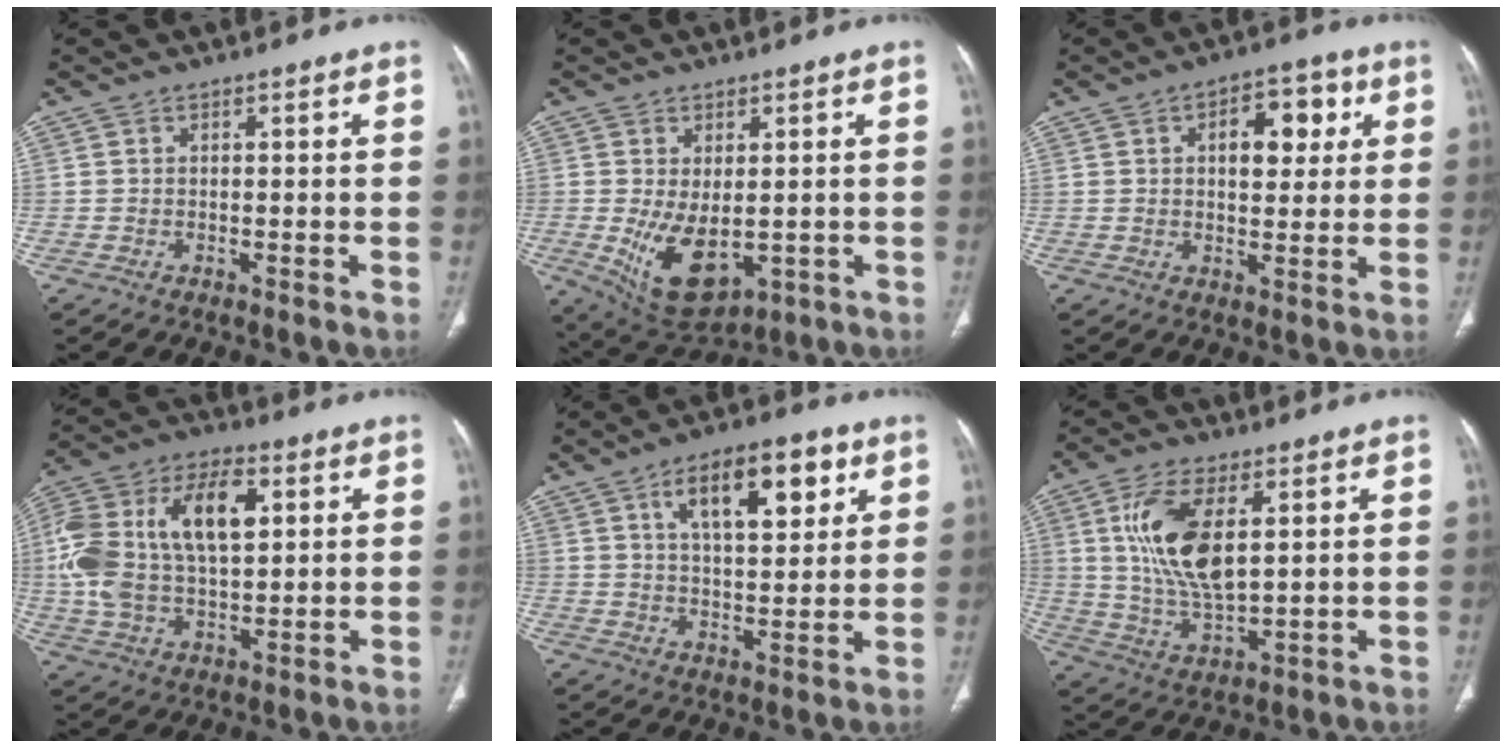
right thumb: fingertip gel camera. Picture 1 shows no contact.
{"total": 10.3, "force": [-1.5, 5.7, 8.4], "torque": [-0.136, -0.015, 0.002]}
{"total": 9.1, "force": [2.7, 5.1, 7.0], "torque": [-0.062, 0.004, 0.036]}
{"total": 19.9, "force": [3.9, 11.0, 16.1], "torque": [-0.316, 0.015, 0.065]}
{"total": 13.5, "force": [5.9, 6.0, 10.6], "torque": [-0.132, -0.015, 0.092]}
{"total": 14.1, "force": [3.8, 6.5, 12.0], "torque": [-0.238, -0.019, 0.080]}